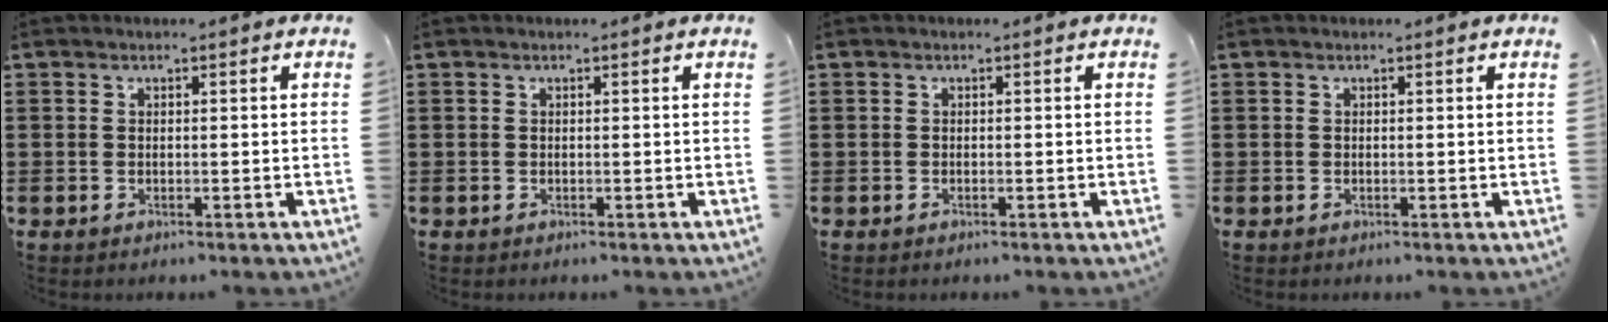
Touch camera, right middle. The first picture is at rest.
{"total": 0.0}
{"total": 0.0}
{"total": 0.0}